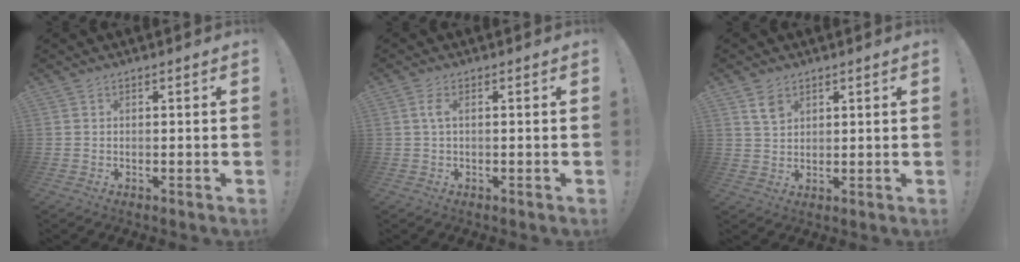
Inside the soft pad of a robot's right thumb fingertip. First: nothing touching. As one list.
[{"total": 2.4, "force": [0.3, 0.4, 2.3], "torque": [-0.045, 0.004, 0.004]}, {"total": 4.7, "force": [2.9, 3.2, 1.9], "torque": [-0.015, -0.016, 0.052]}]